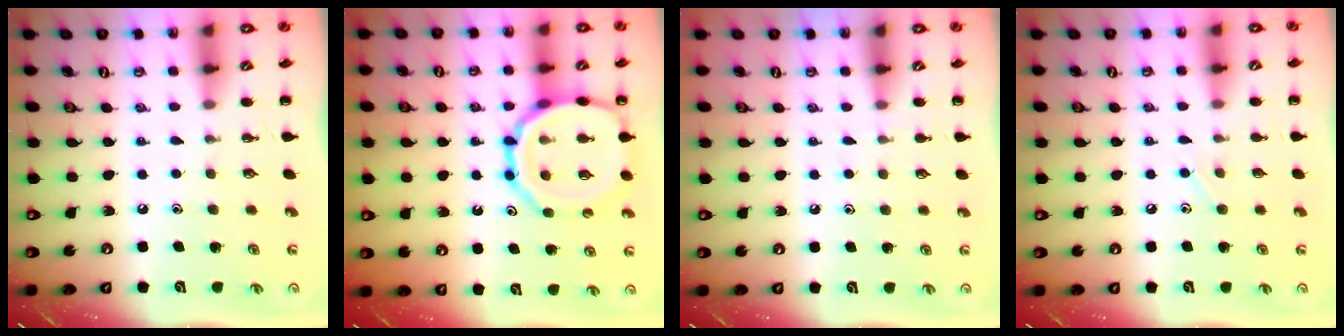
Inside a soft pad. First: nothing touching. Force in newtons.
{"total": 16.6, "press": 16.5, "slide": 2.1}
{"total": 4.2, "press": 3.9, "slide": 1.5}
{"total": 4.1, "press": 3.9, "slide": 1.1}